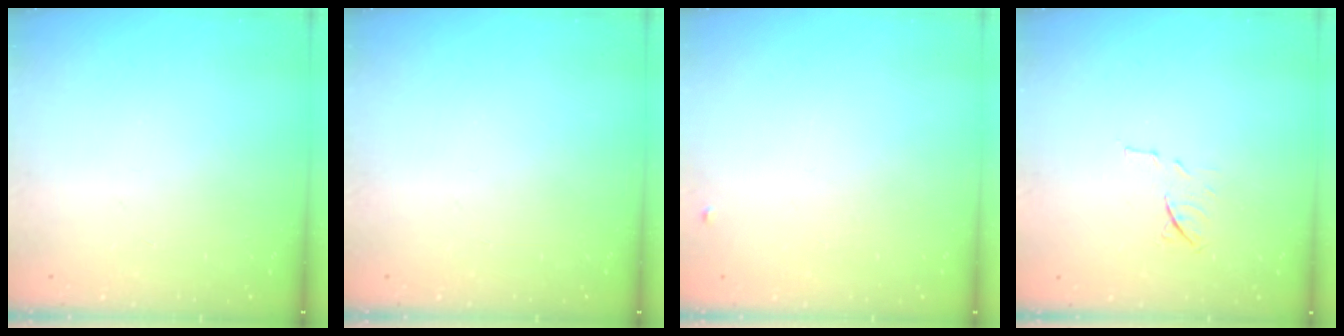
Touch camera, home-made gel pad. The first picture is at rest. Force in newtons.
{"total": 0.0}
{"total": 3.9, "press": 3.8, "slide": 0.6}
{"total": 8.6, "press": 8.5, "slide": 1.1}